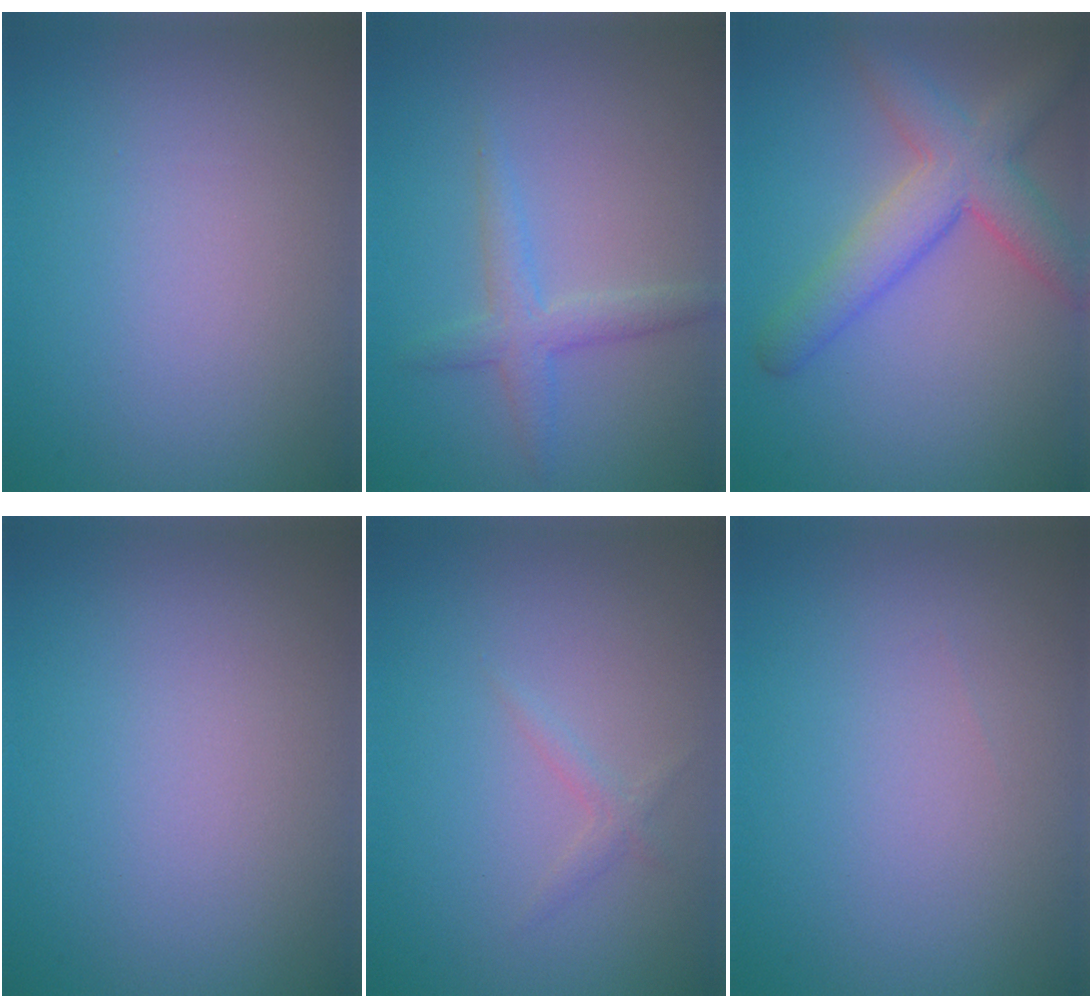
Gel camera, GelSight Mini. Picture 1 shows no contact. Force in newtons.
{"total": 2.4, "press": 2.4, "slide": 0.1}
{"total": 5.6, "press": 5.6, "slide": 0.3}
{"total": 0.0}
{"total": 0.9, "press": 0.9, "slide": 0.1}
{"total": 0.0}